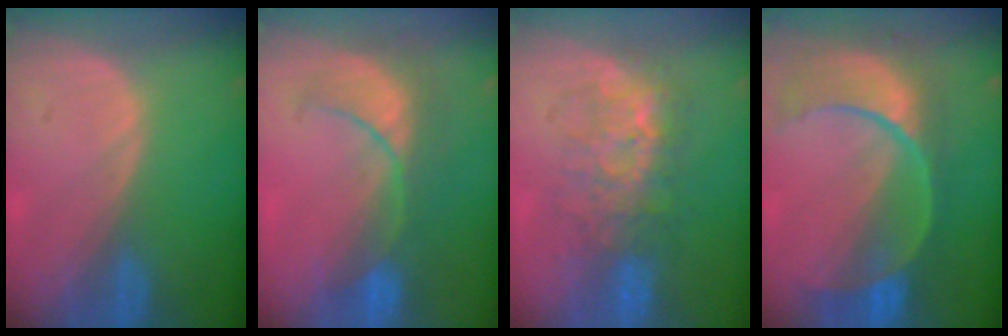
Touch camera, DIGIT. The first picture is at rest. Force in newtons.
{"total": 8.0, "press": 7.8, "slide": 1.6}
{"total": 8.0, "press": 7.7, "slide": 2.0}
{"total": 11.2, "press": 9.4, "slide": 6.1}